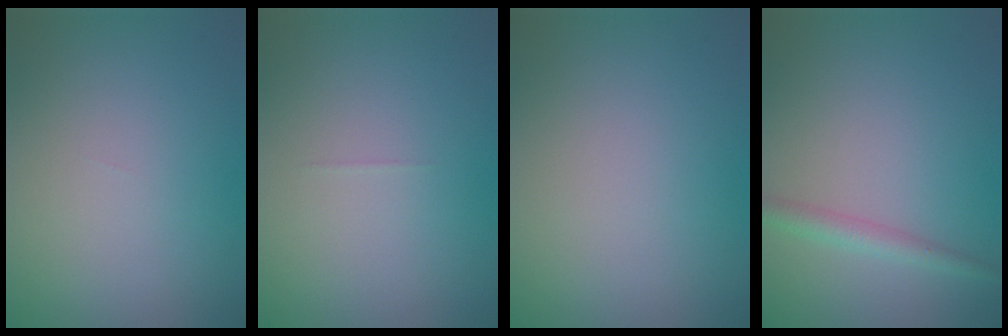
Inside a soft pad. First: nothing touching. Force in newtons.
{"total": 0.0}
{"total": 0.0}
{"total": 2.0, "press": 2.0, "slide": 0.0}